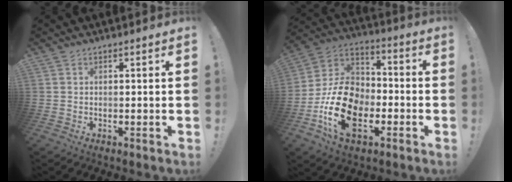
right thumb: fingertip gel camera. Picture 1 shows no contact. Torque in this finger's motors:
{"motor_torque": [1.32, 1.51, 1.45, -1.32, 0.18]}